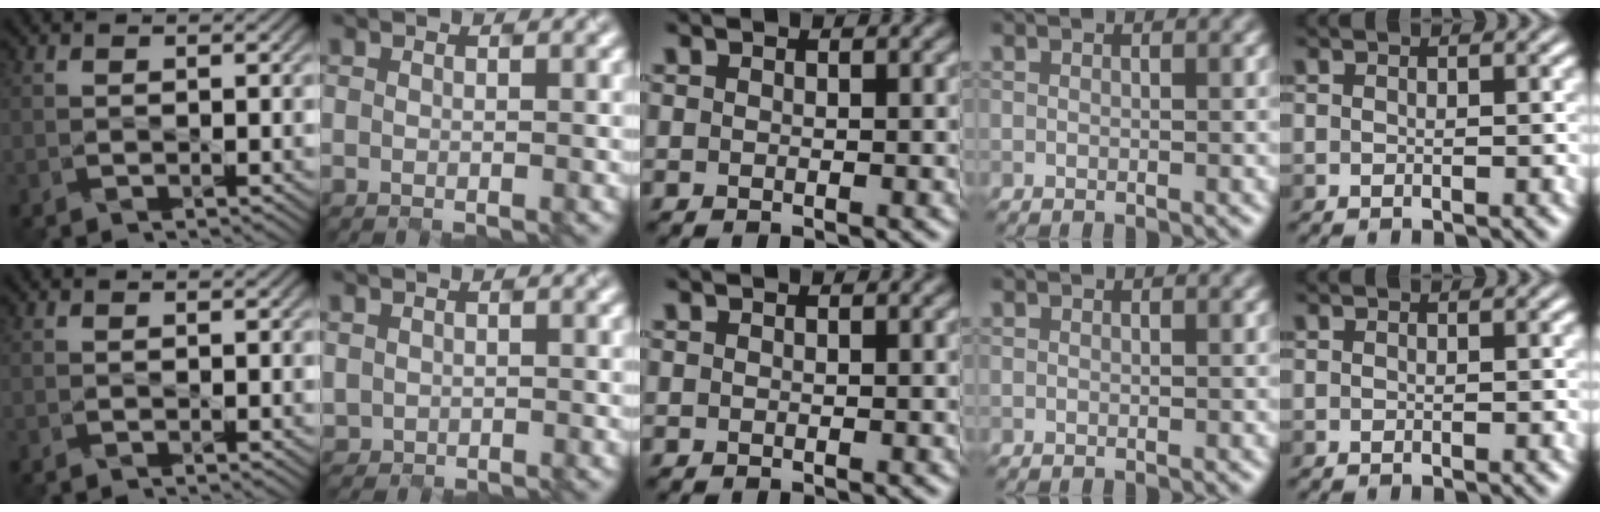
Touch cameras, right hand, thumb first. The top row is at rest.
{"index": {"total": 0.6, "force": [0.1, 0.6, -0.1], "torque": [-0.001, 0.000, 0.013]}}